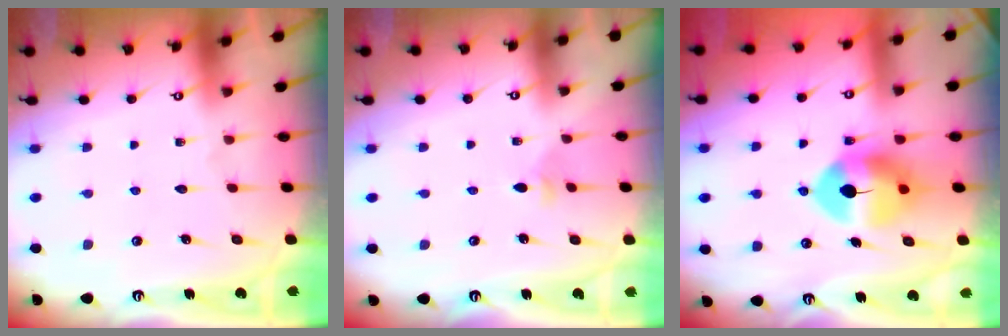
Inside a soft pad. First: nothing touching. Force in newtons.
{"total": 2.5, "press": 2.4, "slide": 0.6}
{"total": 9.4, "press": 9.2, "slide": 1.6}